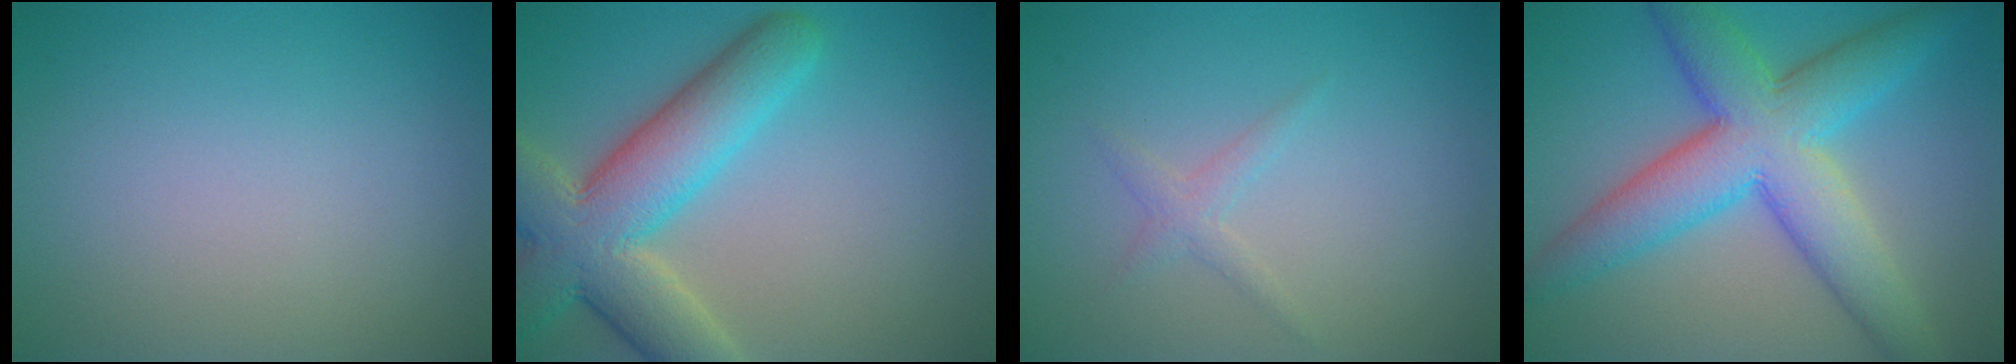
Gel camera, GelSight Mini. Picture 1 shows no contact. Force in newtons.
{"total": 9.0, "press": 9.0, "slide": 0.6}
{"total": 1.2, "press": 1.2, "slide": 0.1}
{"total": 9.2, "press": 9.2, "slide": 0.1}